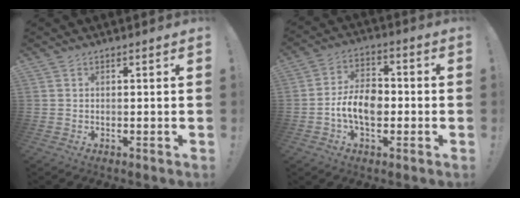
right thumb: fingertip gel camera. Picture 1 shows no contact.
{"total": 10.7, "force": [-2.7, 7.0, 7.7], "torque": [-0.149, 0.018, -0.046]}